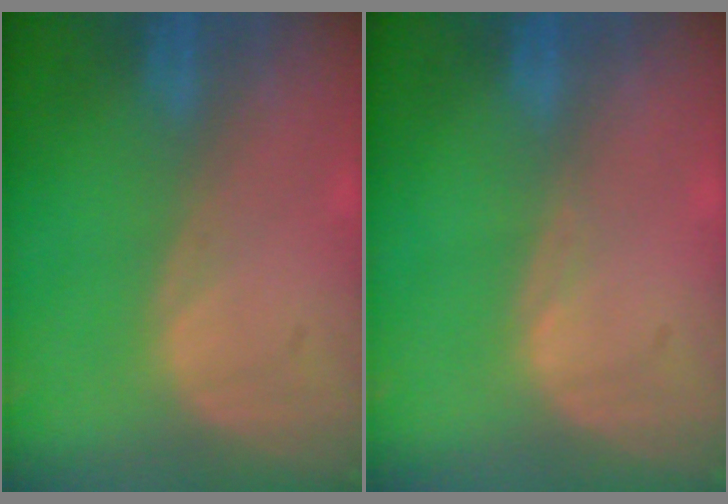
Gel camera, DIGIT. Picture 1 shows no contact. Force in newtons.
{"total": 0.6, "press": 0.5, "slide": 0.4}